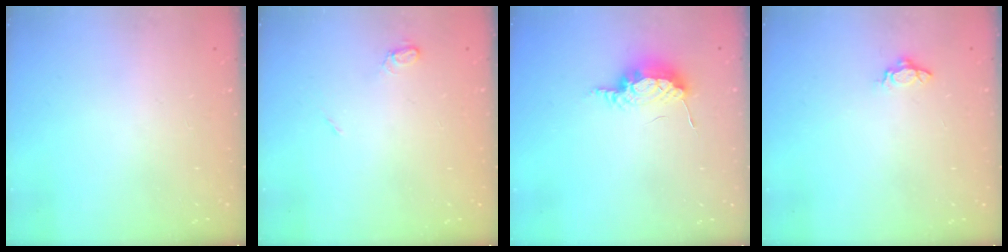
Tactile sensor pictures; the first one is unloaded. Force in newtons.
{"total": 5.3, "press": 5.3, "slide": 0.6}
{"total": 7.6, "press": 7.5, "slide": 1.4}
{"total": 5.2, "press": 5.2, "slide": 0.7}